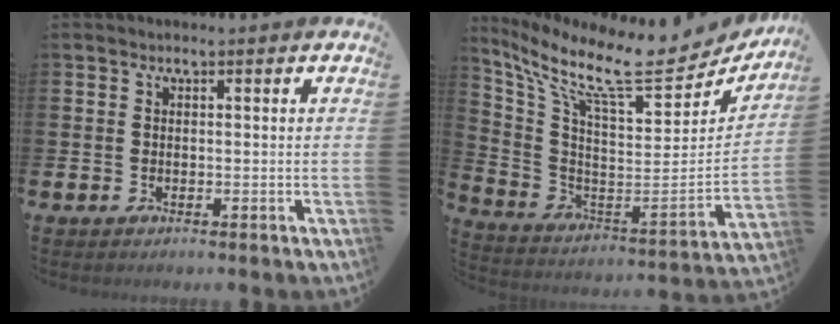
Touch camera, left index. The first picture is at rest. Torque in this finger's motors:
{"motor_torque": [0.78, -1.32, 0.58, 0.21]}